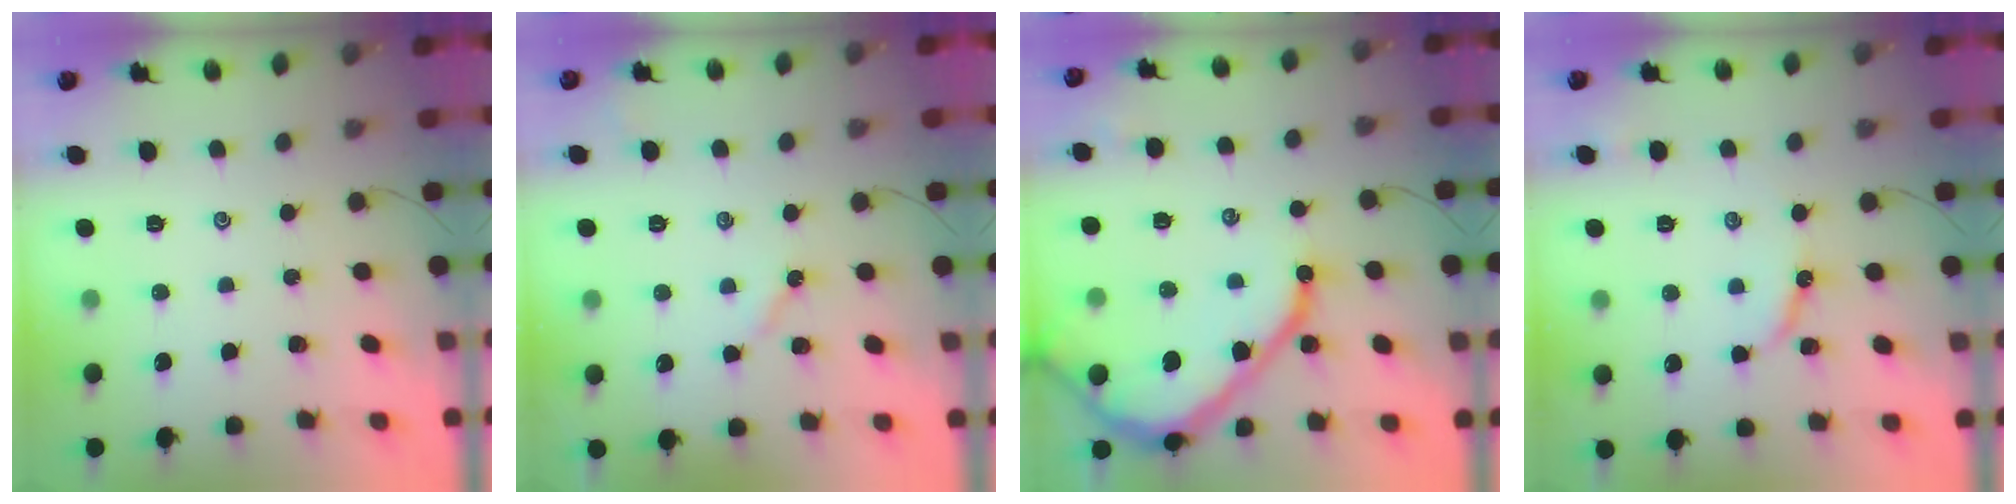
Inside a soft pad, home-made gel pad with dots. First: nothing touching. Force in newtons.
{"total": 2.7, "press": 2.7, "slide": 0.3}
{"total": 15.4, "press": 15.3, "slide": 1.6}
{"total": 7.0, "press": 7.0, "slide": 0.6}